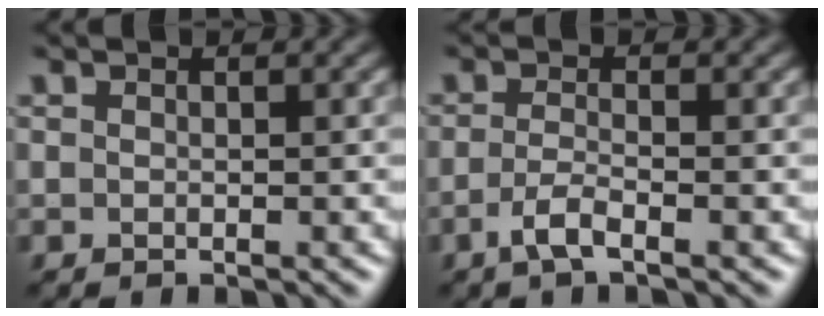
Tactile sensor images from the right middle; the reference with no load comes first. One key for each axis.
{"total": 2.1, "fx": -1.1, "fy": 0.5, "fz": 1.7, "tx": -0.037, "ty": 0.001, "tz": -0.028}